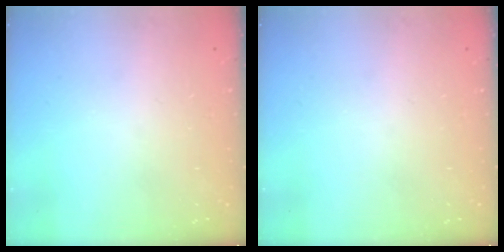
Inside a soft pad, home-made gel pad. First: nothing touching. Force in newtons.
{"total": 0.0}